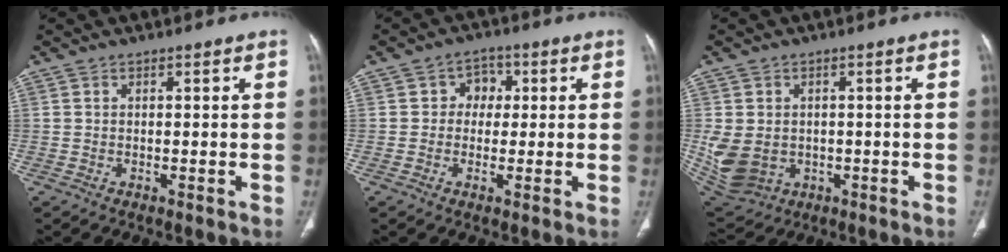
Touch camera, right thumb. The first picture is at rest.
{"total": 4.4, "force": [0.7, 3.8, 2.2], "torque": [0.001, 0.007, 0.001]}
{"total": 11.2, "force": [-1.3, 9.0, 6.5], "torque": [-0.139, -0.003, 0.002]}